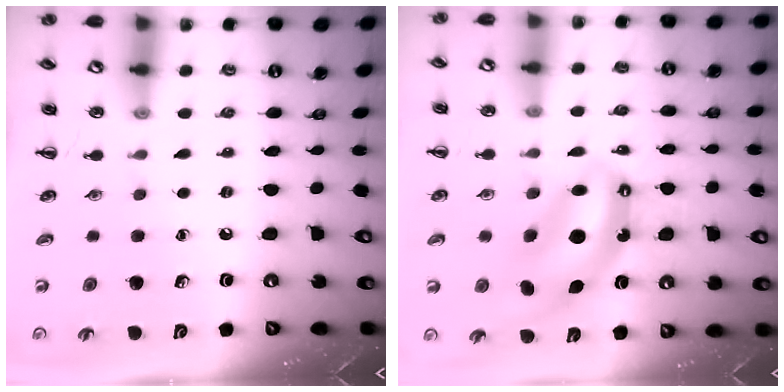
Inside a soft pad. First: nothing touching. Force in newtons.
{"total": 10.6, "press": 10.2, "slide": 2.9}